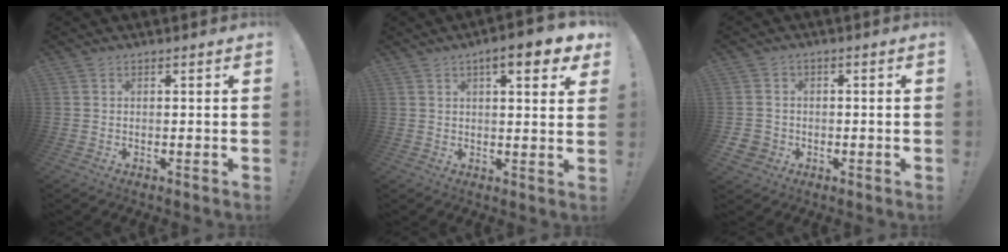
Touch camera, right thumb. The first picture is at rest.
{"total": 8.5, "force": [4.3, 2.2, 7.0], "torque": [-0.088, -0.022, 0.066]}
{"total": 4.4, "force": [-0.6, 4.2, 1.1], "torque": [-0.022, 0.008, -0.008]}